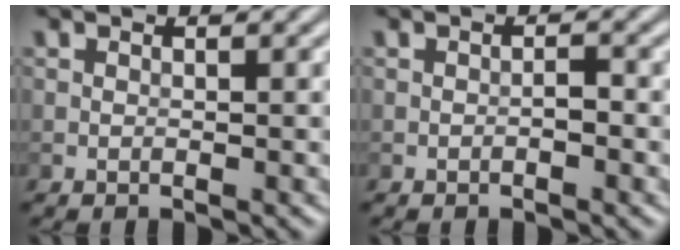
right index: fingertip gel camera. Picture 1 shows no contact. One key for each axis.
{"total": 0.7, "fx": -0.3, "fy": 0.2, "fz": 0.7, "tx": -0.013, "ty": 0.002, "tz": -0.005}